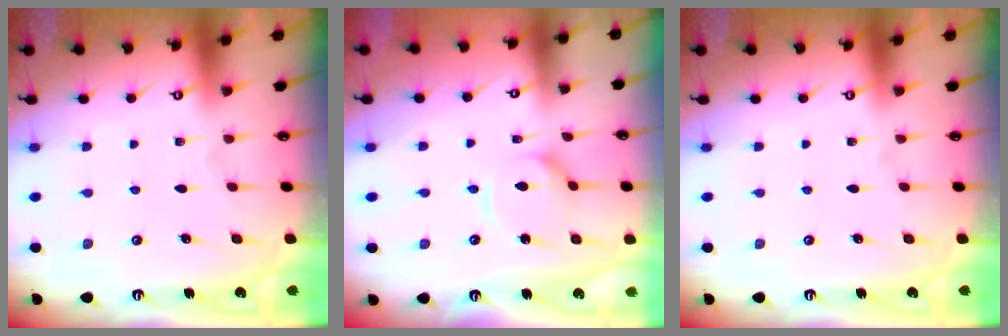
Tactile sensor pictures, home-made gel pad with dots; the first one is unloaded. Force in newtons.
{"total": 6.1, "press": 6.0, "slide": 0.6}
{"total": 0.0}